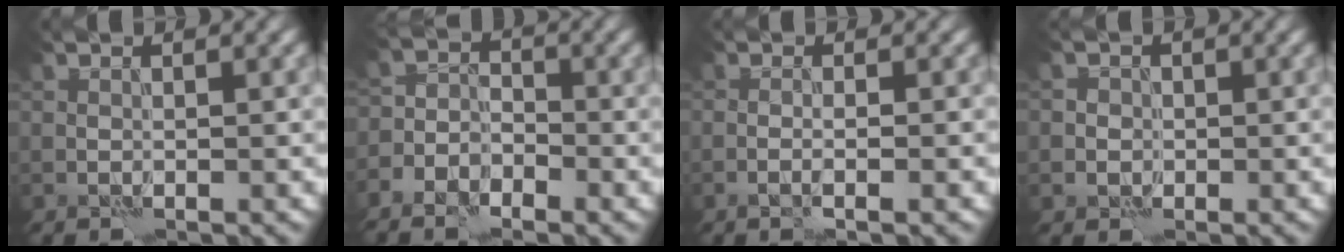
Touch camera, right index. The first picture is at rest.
{"total": 4.7, "force": [-3.3, 2.8, 1.9], "torque": [-0.003, -0.007, -0.062]}
{"total": 1.1, "force": [-0.4, -0.1, 1.0], "torque": [-0.013, 0.003, -0.010]}
{"total": 1.7, "force": [-0.2, 1.7, 0.1], "torque": [0.017, 0.009, -0.013]}